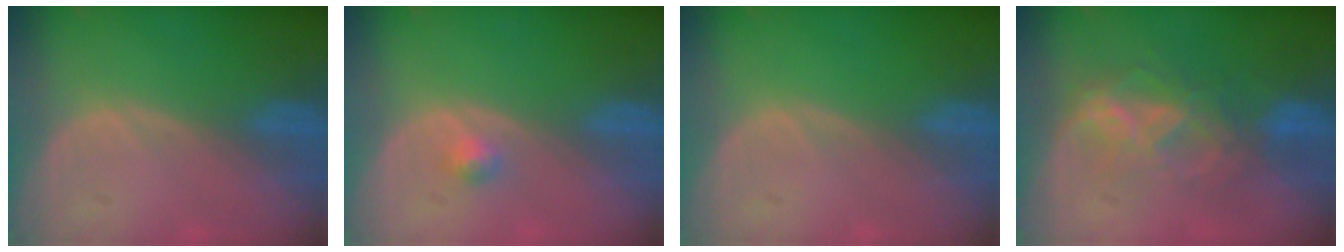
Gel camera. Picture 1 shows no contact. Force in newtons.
{"total": 1.5, "press": 1.3, "slide": 0.8}
{"total": 0.0}
{"total": 6.7, "press": 6.5, "slide": 1.5}